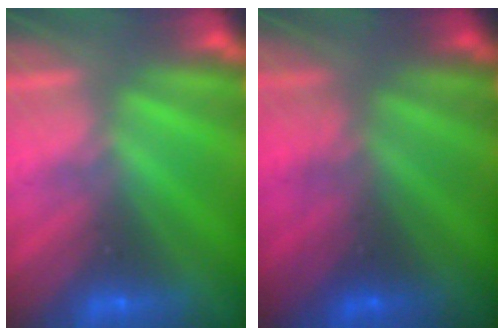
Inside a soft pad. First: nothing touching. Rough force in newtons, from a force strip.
{"total": 3.1}